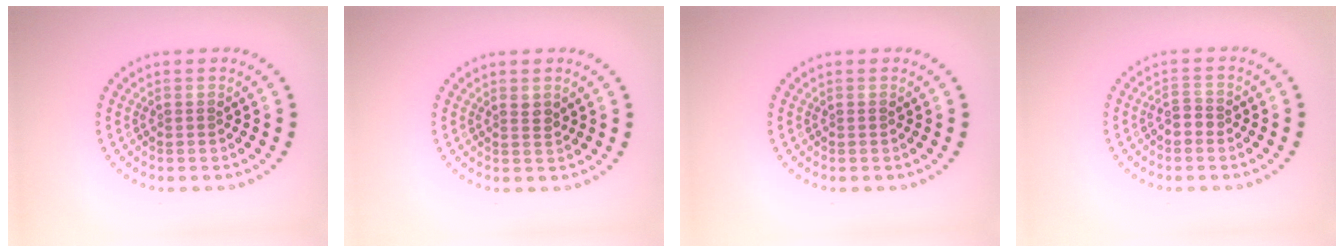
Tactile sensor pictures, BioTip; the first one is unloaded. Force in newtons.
{"total": 0.9, "press": 0.8, "slide": 0.5}
{"total": 0.0}
{"total": 1.2, "press": 1.2, "slide": 0.4}